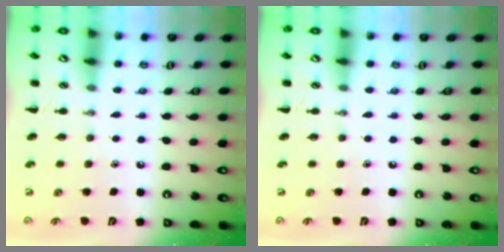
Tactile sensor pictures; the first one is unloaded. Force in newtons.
{"total": 0.0}